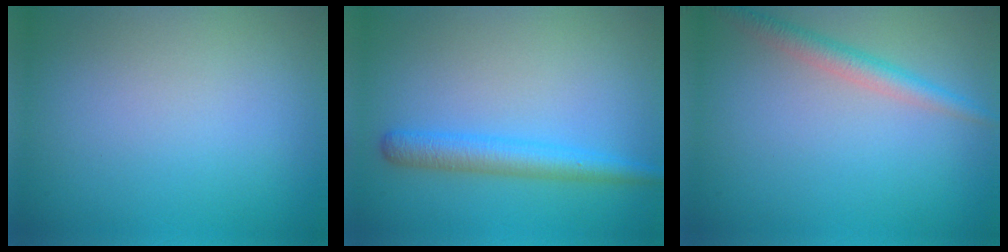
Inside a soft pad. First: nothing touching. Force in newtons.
{"total": 3.2, "press": 3.2, "slide": 0.1}
{"total": 2.5, "press": 2.5, "slide": 0.1}